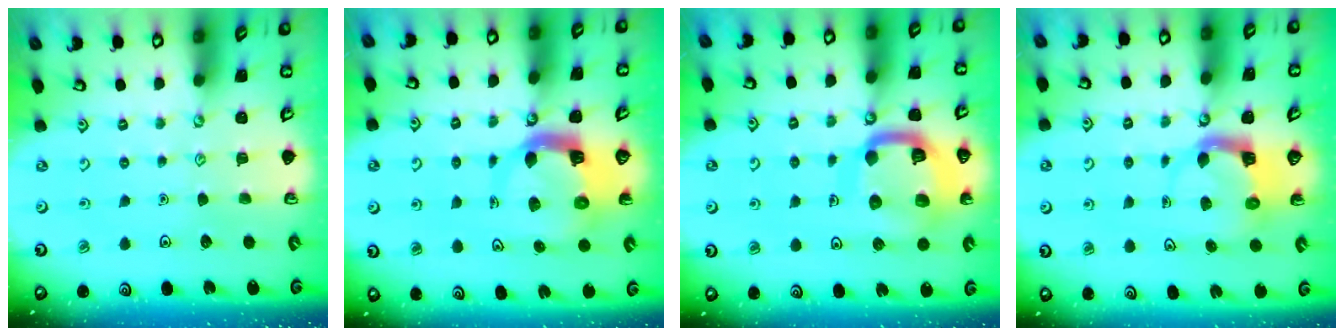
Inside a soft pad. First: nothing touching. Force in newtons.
{"total": 6.7, "press": 6.6, "slide": 1.0}
{"total": 16.3, "press": 16.2, "slide": 1.7}
{"total": 3.6, "press": 3.6, "slide": 0.6}